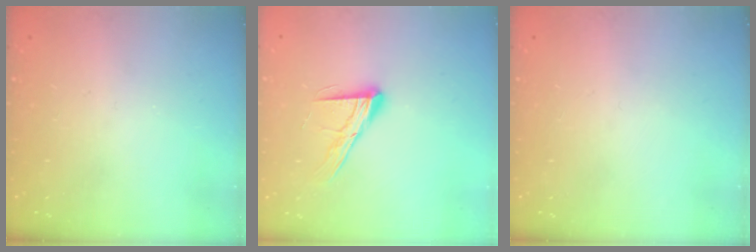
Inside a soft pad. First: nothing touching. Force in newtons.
{"total": 12.4, "press": 12.3, "slide": 1.4}
{"total": 0.0}